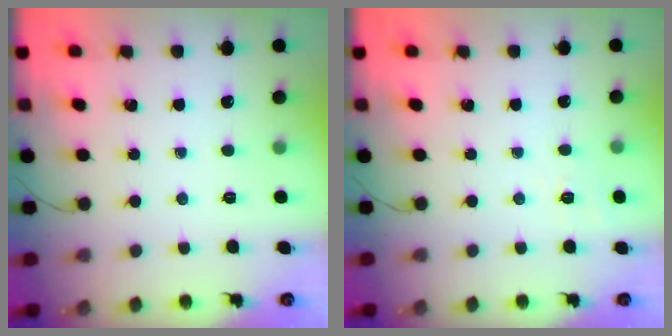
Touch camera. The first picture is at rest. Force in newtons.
{"total": 3.7, "press": 3.1, "slide": 2.0}